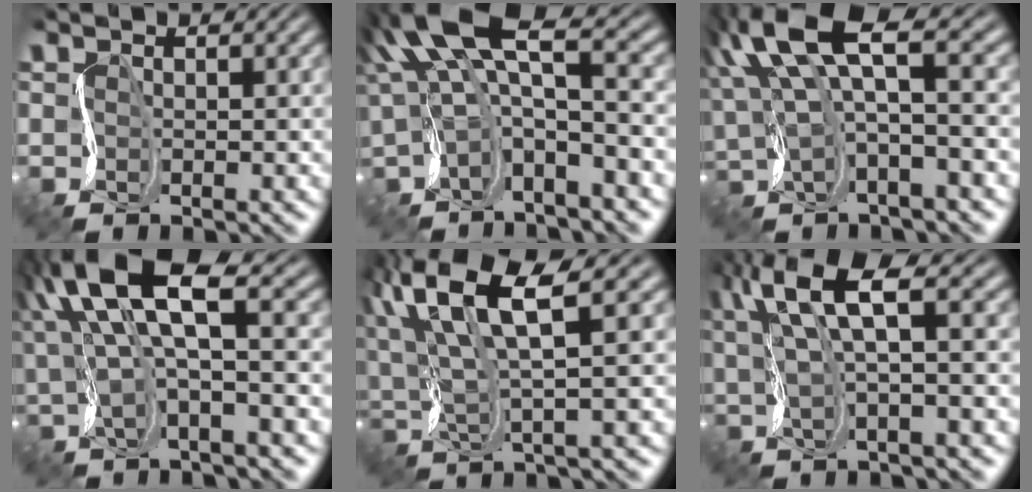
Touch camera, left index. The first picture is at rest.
{"total": 7.8, "force": [1.8, 2.7, 7.1], "torque": [-0.134, 0.015, 0.024]}
{"total": 7.7, "force": [3.3, 2.3, 6.6], "torque": [-0.139, 0.019, 0.058]}
{"total": 9.2, "force": [3.3, 2.6, 8.2], "torque": [-0.176, 0.027, 0.060]}
{"total": 9.5, "force": [4.5, 1.9, 8.1], "torque": [-0.173, 0.023, 0.085]}
{"total": 7.0, "force": [2.7, 1.7, 6.2], "torque": [-0.122, 0.025, 0.053]}